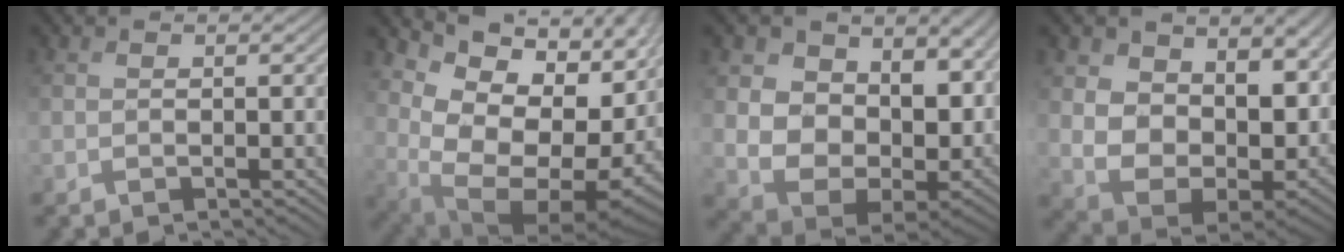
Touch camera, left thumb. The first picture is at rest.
{"total": 16.6, "force": [0.4, 10.6, 12.8], "torque": [-0.217, -0.038, 0.065]}
{"total": 15.4, "force": [2.3, 10.5, 11.1], "torque": [-0.214, -0.029, 0.066]}
{"total": 14.5, "force": [3.2, 9.2, 10.8], "torque": [-0.228, -0.019, 0.067]}